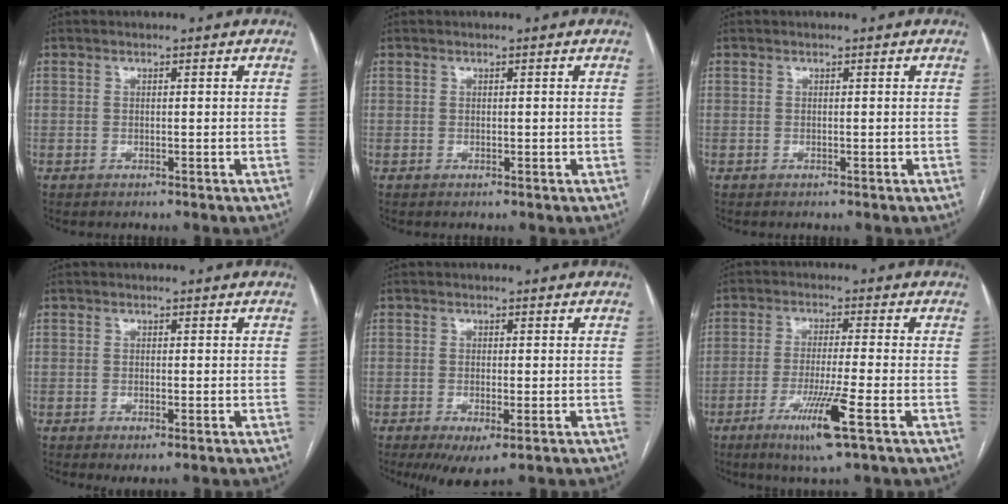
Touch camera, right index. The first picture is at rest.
{"total": 0.0}
{"total": 0.0}
{"total": 2.0, "force": [-1.1, 0.6, 1.6], "torque": [-0.022, -0.004, -0.011]}
{"total": 5.4, "force": [-3.2, 1.5, 4.2], "torque": [-0.058, -0.013, -0.045]}
{"total": 8.5, "force": [-3.9, -0.9, 7.5], "torque": [-0.138, -0.025, -0.071]}